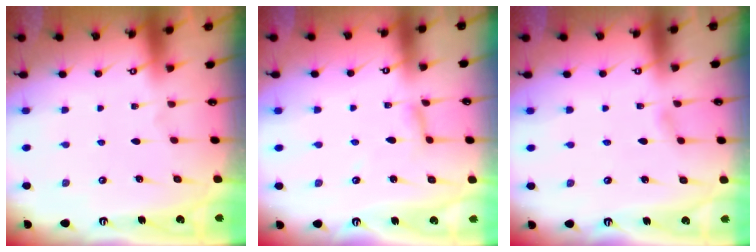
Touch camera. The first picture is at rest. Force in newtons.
{"total": 3.3, "press": 3.3, "slide": 0.3}
{"total": 2.7, "press": 2.7, "slide": 0.3}